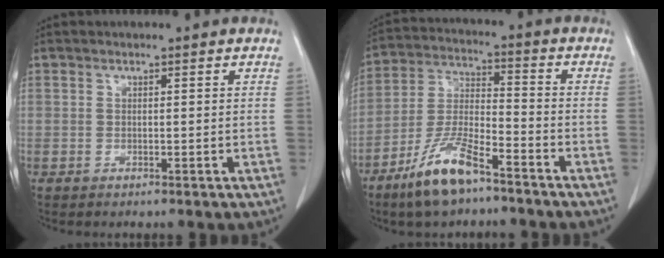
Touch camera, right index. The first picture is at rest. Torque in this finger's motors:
{"motor_torque": [0.83, -0.74, 0.44, 0.13]}